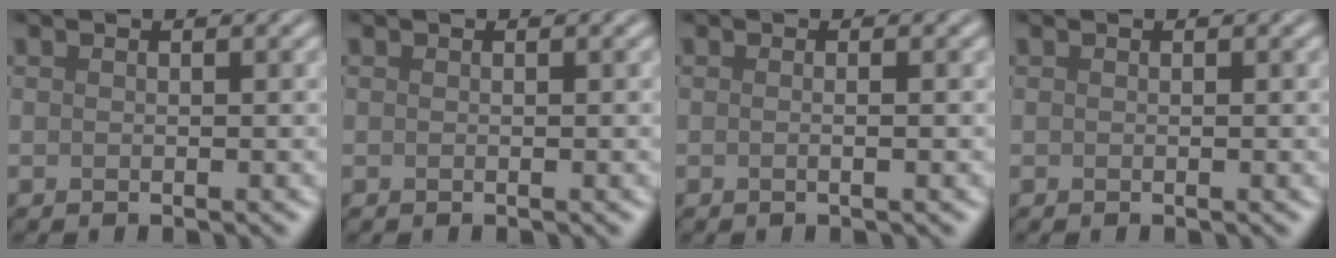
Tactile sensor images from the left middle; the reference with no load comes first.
{"total": 0.0}
{"total": 1.7, "force": [0.3, 0.9, 1.4], "torque": [0.004, -0.006, -0.019]}
{"total": 0.6, "force": [0.0, 0.2, 0.6], "torque": [-0.004, 0.000, -0.002]}